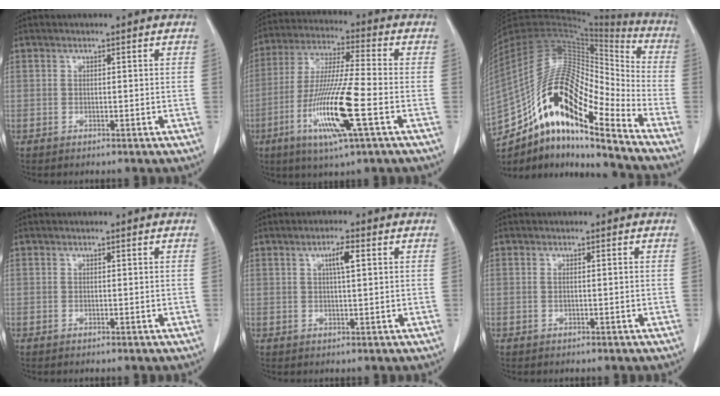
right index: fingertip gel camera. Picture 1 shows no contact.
{"total": 15.0, "force": [-5.1, 0.3, 14.1], "torque": [-0.285, -0.021, -0.098]}
{"total": 22.9, "force": [-14.0, 5.5, 17.3], "torque": [-0.345, 0.024, -0.246]}
{"total": 0.0}
{"total": 3.0, "force": [1.0, 0.3, 2.9], "torque": [-0.050, 0.002, 0.017]}
{"total": 0.9, "force": [-0.1, 0.1, 0.9], "torque": [-0.020, 0.002, 0.002]}